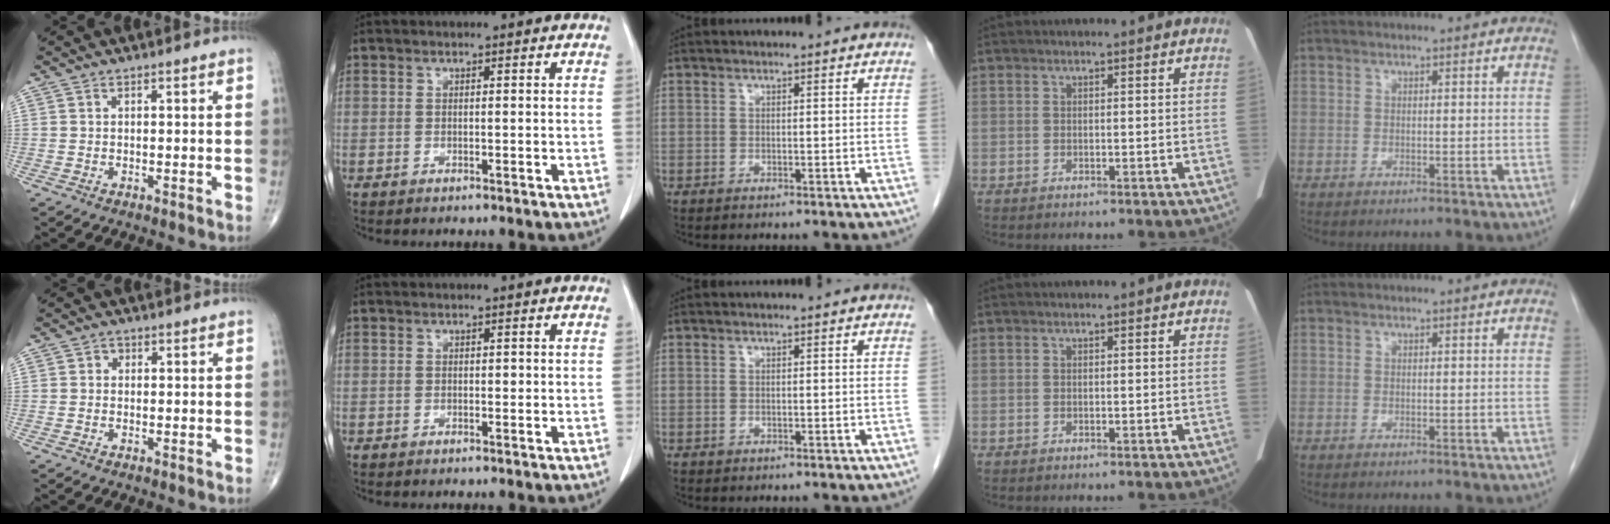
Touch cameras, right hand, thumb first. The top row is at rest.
{"thumb": {"total": 1.0, "force": [0.1, 0.9, 0.4], "torque": [0.003, 0.004, -0.002]}}